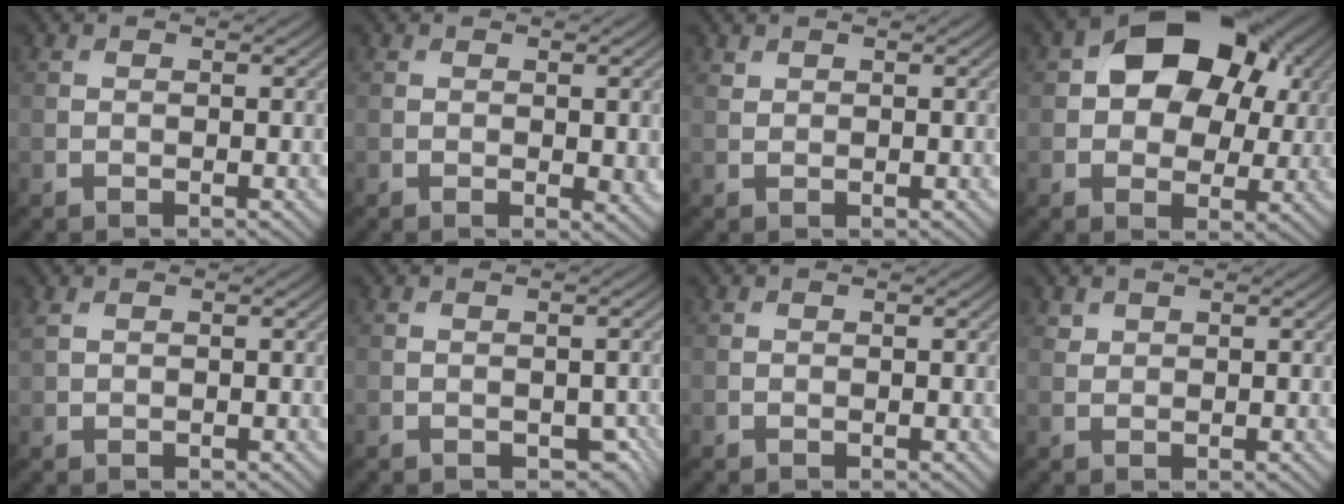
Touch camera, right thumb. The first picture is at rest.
{"total": 2.2, "force": [-0.1, 0.8, 2.0], "torque": [-0.027, -0.008, 0.002]}
{"total": 0.6, "force": [0.6, 0.2, 0.1], "torque": [-0.005, 0.000, 0.015]}
{"total": 13.3, "force": [3.8, 9.3, 8.8], "torque": [-0.142, 0.016, 0.049]}
{"total": 1.5, "force": [0.9, 0.7, 0.9], "torque": [-0.031, 0.004, 0.020]}
{"total": 2.7, "force": [-1.0, 1.9, 1.6], "torque": [-0.028, -0.015, -0.007]}
{"total": 0.0}
{"total": 1.0, "force": [0.9, 0.6, 0.2], "torque": [-0.005, -0.002, 0.021]}